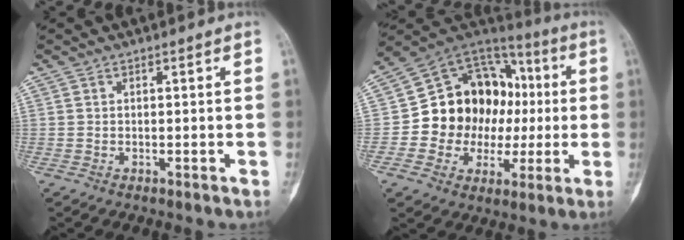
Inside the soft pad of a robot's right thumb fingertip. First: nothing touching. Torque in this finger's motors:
{"motor_torque": [0.23, 0.29, 0.11, -0.05, 0.04]}